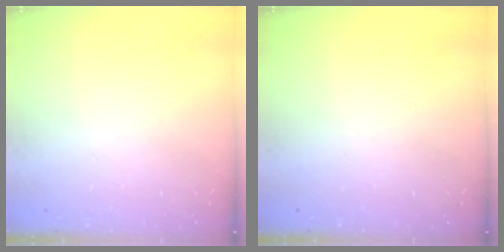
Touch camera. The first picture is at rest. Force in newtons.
{"total": 0.0}